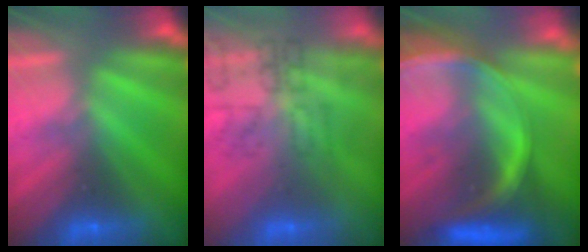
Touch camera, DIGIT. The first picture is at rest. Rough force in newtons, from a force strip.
{"total": 4.9}
{"total": 7.4}